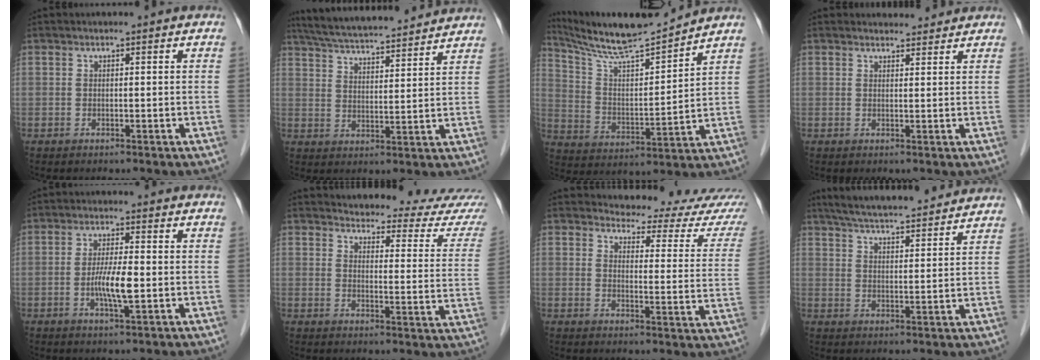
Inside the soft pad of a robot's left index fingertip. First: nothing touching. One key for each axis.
{"total": 17.7, "fx": 16.1, "fy": 1.9, "fz": 7.0, "tx": -0.121, "ty": 0.033, "tz": 0.241}
{"total": 13.2, "fx": 12.5, "fy": -0.5, "fz": 4.3, "tx": -0.089, "ty": -0.002, "tz": 0.224}
{"total": 3.1, "fx": 3.0, "fy": 1.0, "fz": 0.2, "tx": -0.005, "ty": 0.005, "tz": 0.036}
{"total": 5.2, "fx": -1.3, "fy": 0.6, "fz": 5.0, "tx": -0.100, "ty": -0.011, "tz": -0.025}
{"total": 16.2, "fx": 15.9, "fy": 0.5, "fz": 2.9, "tx": -0.014, "ty": -0.100, "tz": 0.160}
{"total": 12.8, "fx": 12.7, "fy": 0.3, "fz": 1.8, "tx": -0.010, "ty": -0.087, "tz": 0.131}
{"total": 17.6, "fx": 15.9, "fy": 2.0, "fz": 7.1, "tx": -0.117, "ty": 0.031, "tz": 0.228}